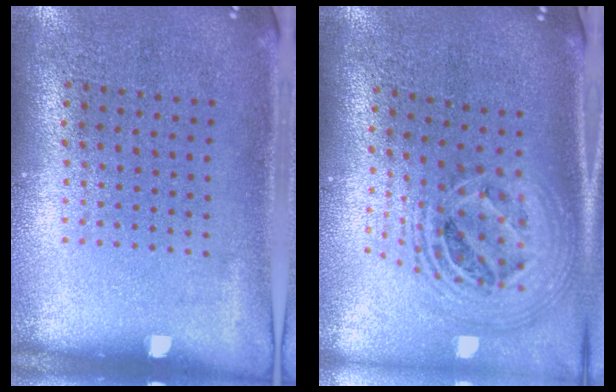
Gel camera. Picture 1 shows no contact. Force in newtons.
{"total": 2.5, "press": 1.8, "slide": 1.7}